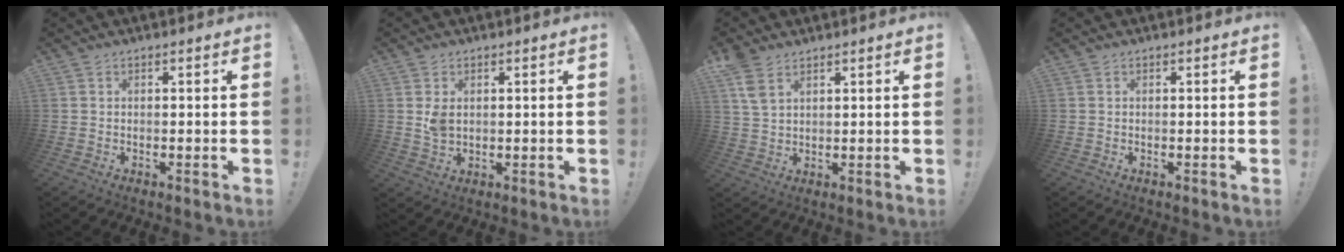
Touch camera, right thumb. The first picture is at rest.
{"total": 3.7, "force": [0.9, 2.4, 2.6], "torque": [-0.040, 0.000, 0.017]}
{"total": 6.2, "force": [3.8, 3.2, 3.8], "torque": [-0.066, -0.012, 0.075]}
{"total": 0.0}